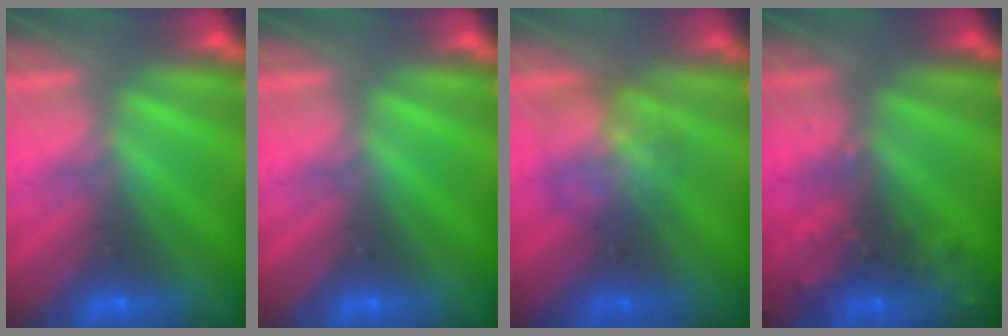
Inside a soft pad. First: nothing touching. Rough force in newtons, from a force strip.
{"total": 0.0}
{"total": 2.9}
{"total": 9.0}